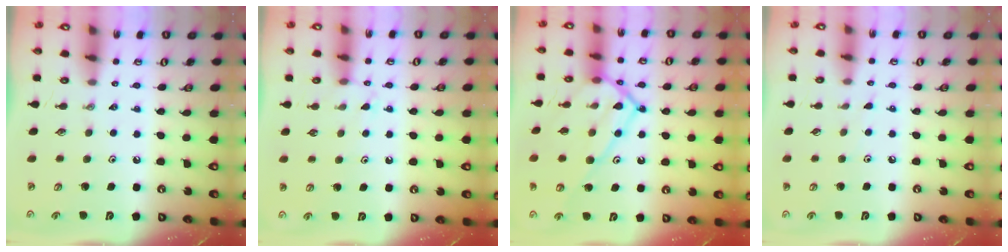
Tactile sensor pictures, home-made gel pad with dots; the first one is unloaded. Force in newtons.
{"total": 6.6, "press": 6.5, "slide": 0.9}
{"total": 18.8, "press": 18.8, "slide": 1.1}
{"total": 3.2, "press": 3.2, "slide": 0.4}